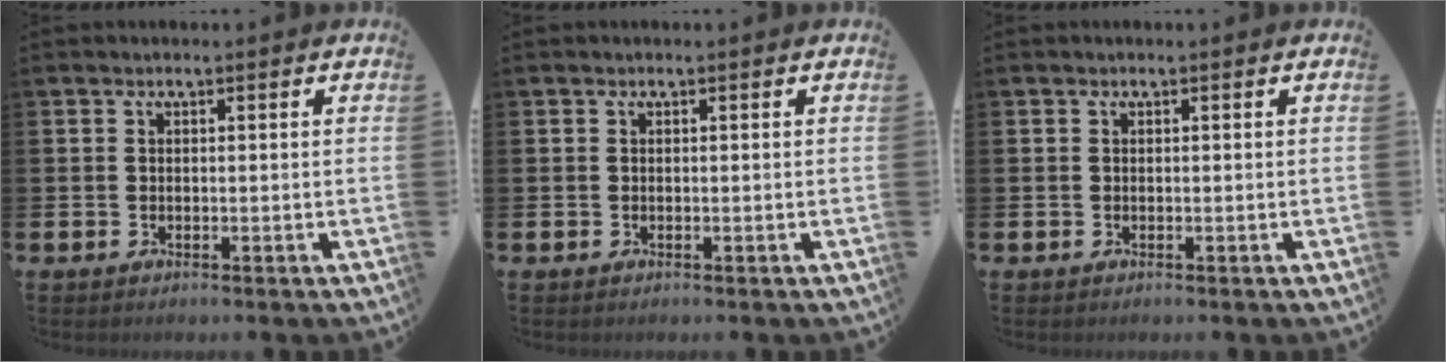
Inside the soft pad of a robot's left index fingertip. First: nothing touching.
{"total": 0.0}
{"total": 0.0}